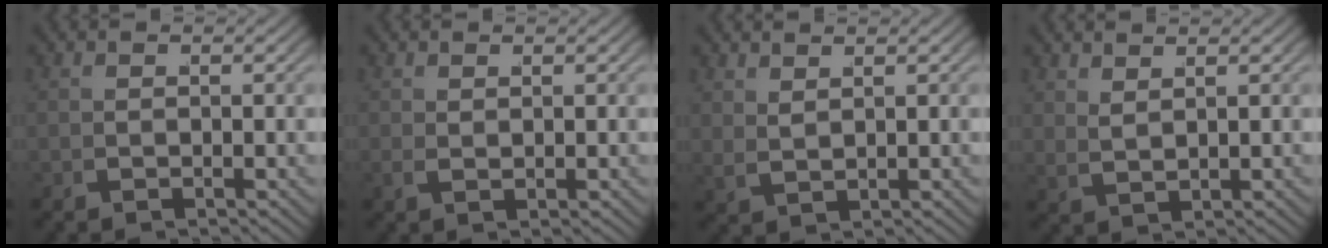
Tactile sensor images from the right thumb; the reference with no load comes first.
{"total": 0.7, "force": [0.5, -0.4, 0.3], "torque": [0.002, 0.004, 0.009]}
{"total": 1.2, "force": [1.0, -0.3, 0.5], "torque": [-0.006, 0.011, 0.017]}
{"total": 1.4, "force": [1.2, -0.4, 0.6], "torque": [-0.005, 0.012, 0.020]}